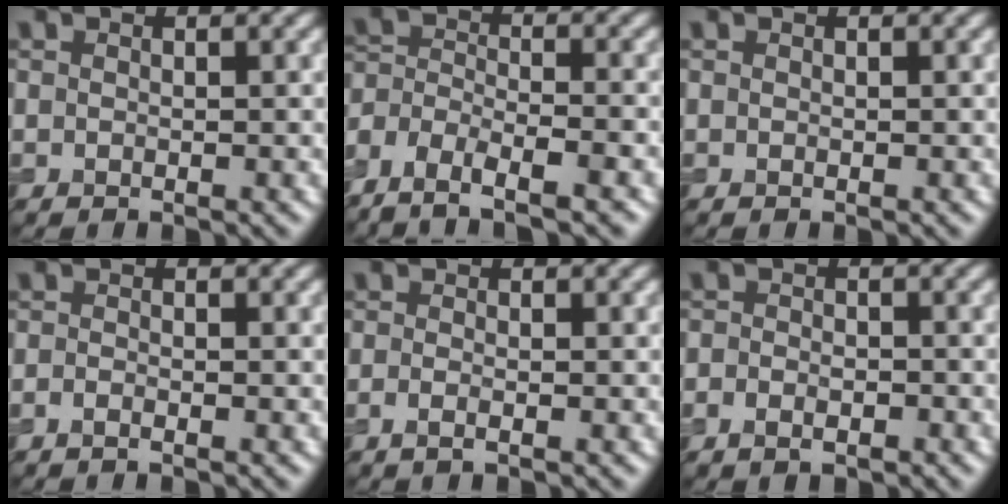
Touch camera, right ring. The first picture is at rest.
{"total": 7.0, "force": [-5.6, 2.7, 3.2], "torque": [-0.045, 0.001, -0.099]}
{"total": 0.0}
{"total": 0.5, "force": [-0.5, -0.1, 0.2], "torque": [-0.005, -0.002, -0.013]}
{"total": 0.7, "force": [-0.3, 0.0, 0.6], "torque": [-0.011, -0.002, -0.008]}
{"total": 1.8, "force": [-1.2, 1.2, 0.7], "torque": [0.002, 0.003, -0.025]}